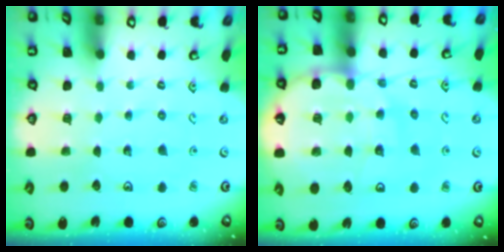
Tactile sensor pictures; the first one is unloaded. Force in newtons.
{"total": 14.4, "press": 14.3, "slide": 1.5}